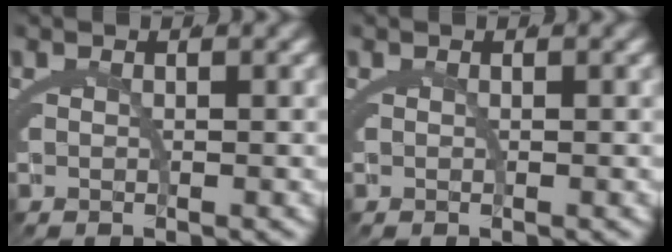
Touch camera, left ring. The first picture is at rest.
{"total": 0.0}